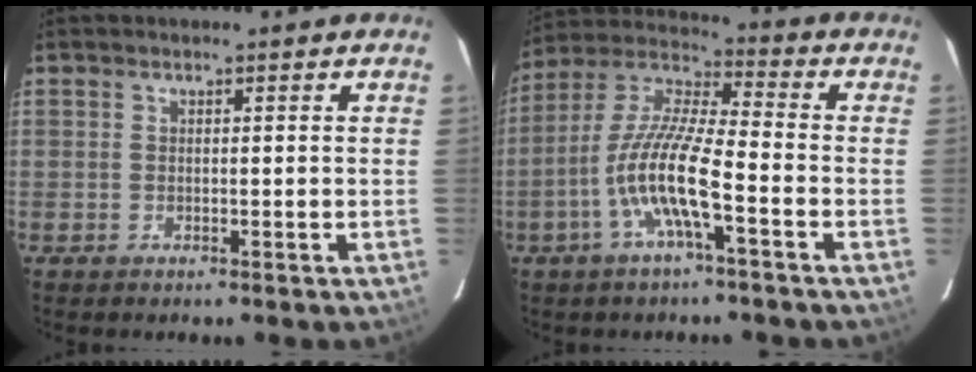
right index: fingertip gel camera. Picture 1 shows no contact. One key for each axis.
{"total": 12.4, "fx": -4.8, "fy": 1.8, "fz": 11.3, "tx": -0.232, "ty": 0.001, "tz": -0.097}